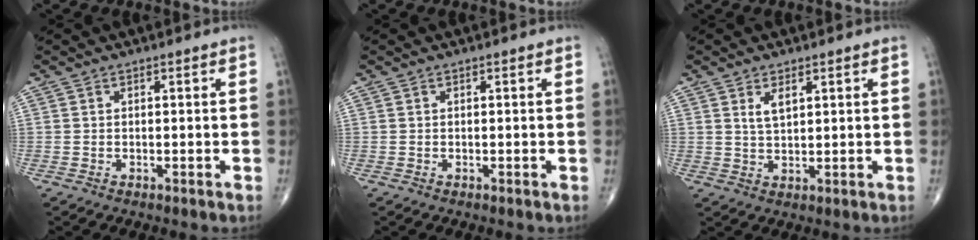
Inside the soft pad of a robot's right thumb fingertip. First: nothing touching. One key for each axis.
{"total": 0.0}
{"total": 3.3, "fx": 1.6, "fy": 1.5, "fz": 2.5, "tx": -0.039, "ty": -0.011, "tz": 0.033}